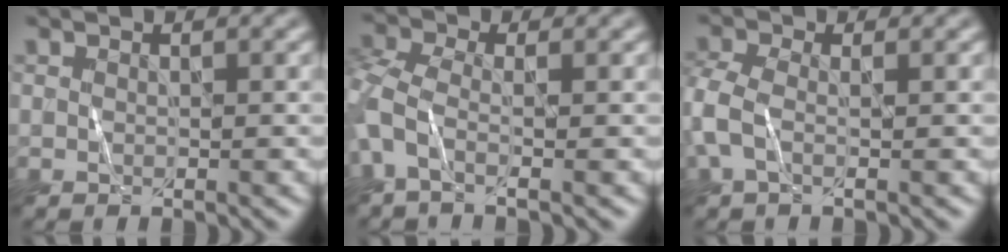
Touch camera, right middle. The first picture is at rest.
{"total": 3.7, "force": [-1.1, 1.6, 3.2], "torque": [-0.089, 0.001, -0.035]}
{"total": 2.1, "force": [-0.5, 1.0, 1.8], "torque": [-0.057, 0.004, -0.019]}